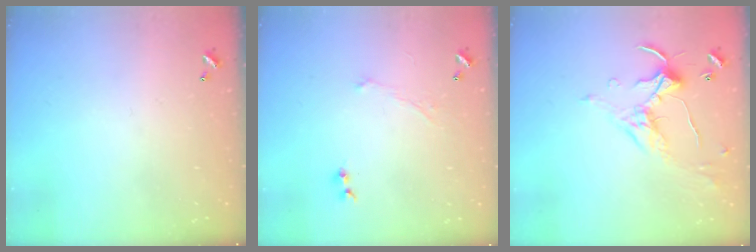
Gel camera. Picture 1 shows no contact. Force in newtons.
{"total": 2.4, "press": 2.2, "slide": 0.9}
{"total": 1.7, "press": 1.5, "slide": 0.9}